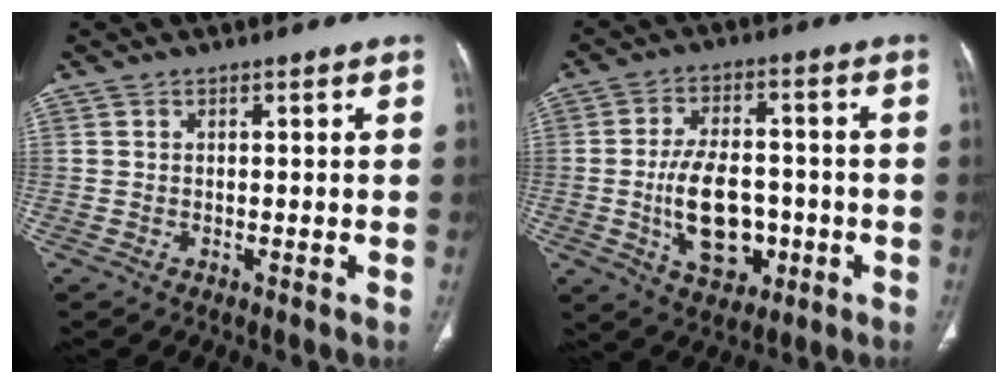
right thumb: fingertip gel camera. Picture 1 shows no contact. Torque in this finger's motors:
{"motor_torque": [3.67, 1.33, 1.38, -1.05, 0.42]}